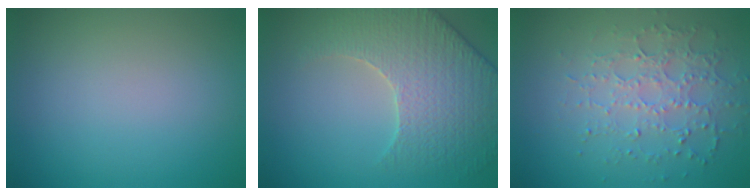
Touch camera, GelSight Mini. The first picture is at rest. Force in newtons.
{"total": 5.3, "press": 5.0, "slide": 1.7}
{"total": 3.5, "press": 3.3, "slide": 1.2}